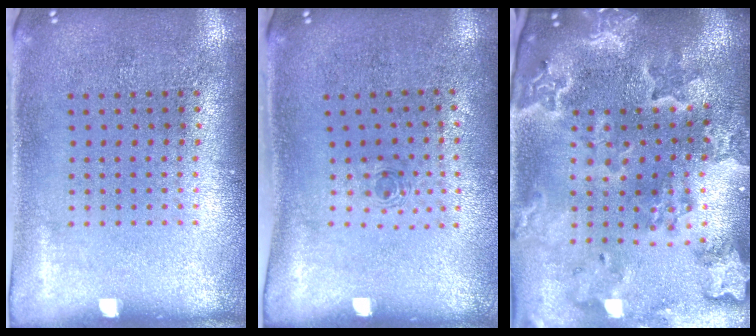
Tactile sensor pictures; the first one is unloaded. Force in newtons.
{"total": 0.6, "press": 0.3, "slide": 0.5}
{"total": 3.5, "press": 3.1, "slide": 1.6}